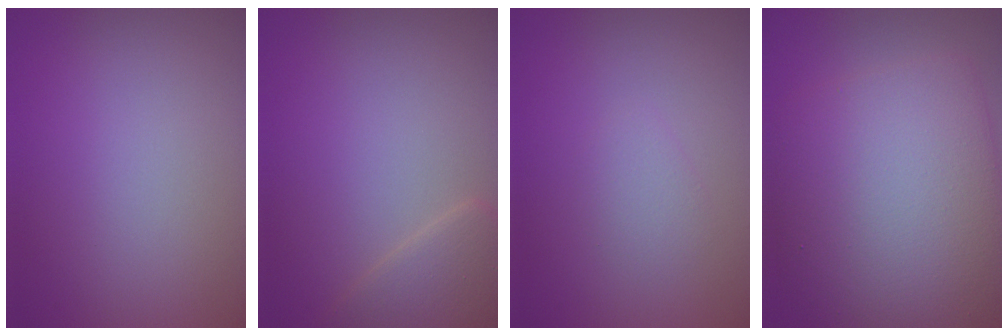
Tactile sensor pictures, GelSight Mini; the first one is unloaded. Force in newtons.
{"total": 2.7, "press": 2.6, "slide": 0.2}
{"total": 1.1, "press": 1.1, "slide": 0.1}
{"total": 11.4, "press": 11.4, "slide": 0.4}